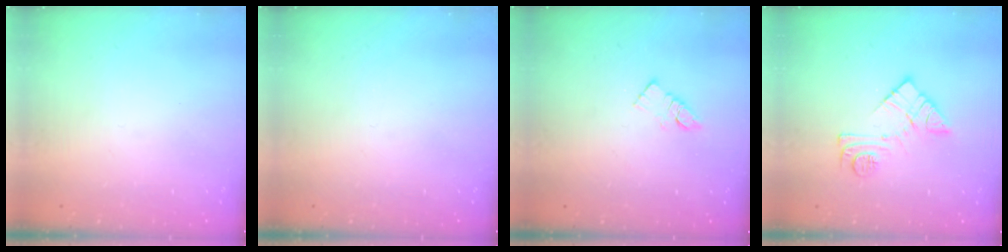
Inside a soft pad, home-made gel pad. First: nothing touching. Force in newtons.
{"total": 0.0}
{"total": 5.7, "press": 5.7, "slide": 0.2}
{"total": 11.3, "press": 11.3, "slide": 0.4}